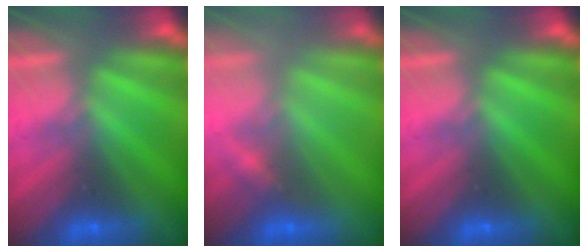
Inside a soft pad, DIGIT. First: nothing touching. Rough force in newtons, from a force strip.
{"total": 2.4}
{"total": 0.0}